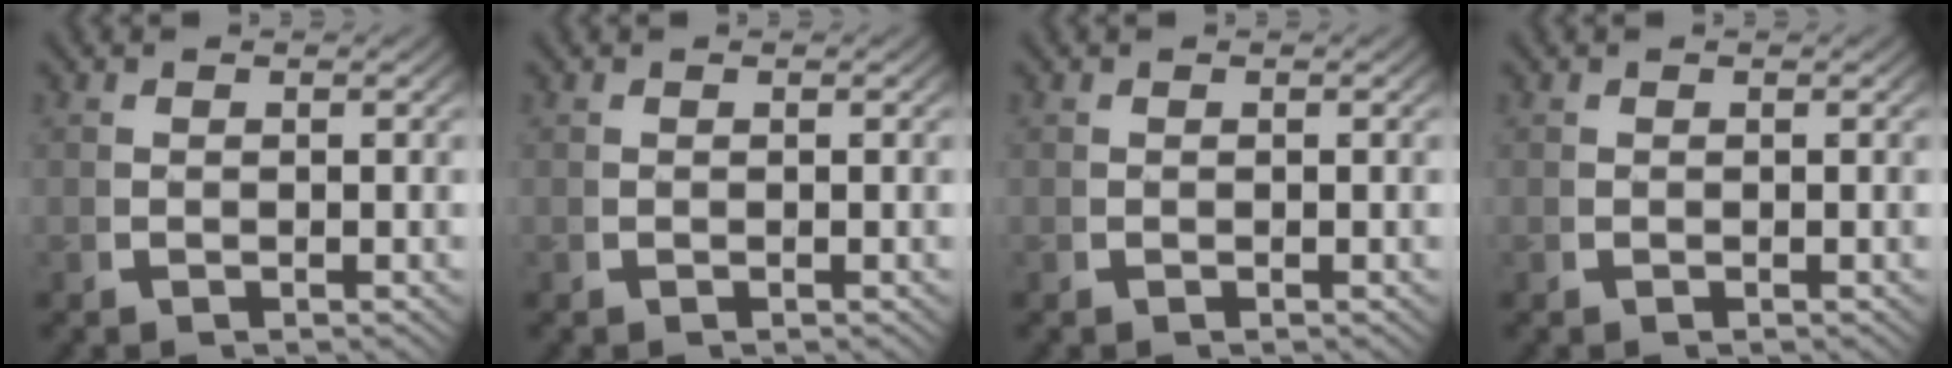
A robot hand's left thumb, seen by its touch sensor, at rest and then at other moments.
{"total": 0.0}
{"total": 0.0}
{"total": 0.0}